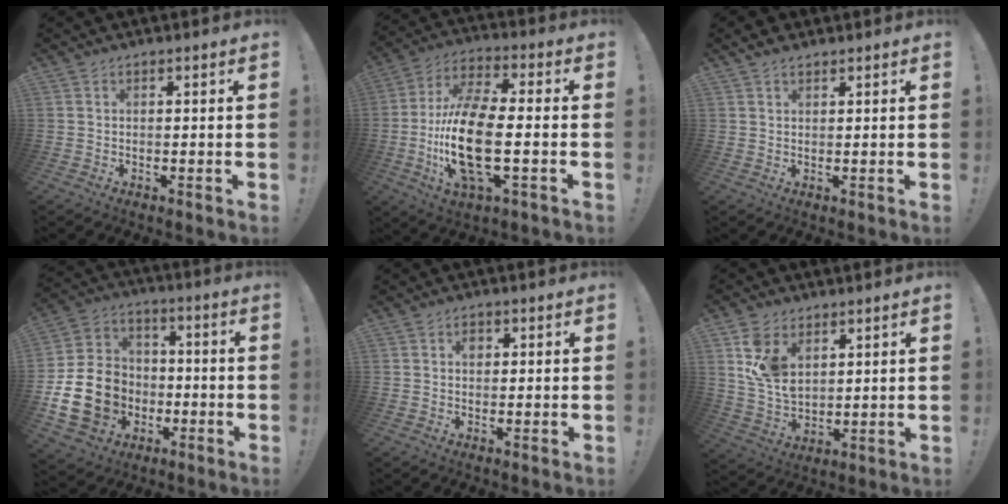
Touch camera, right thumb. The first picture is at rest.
{"total": 19.3, "force": [-3.4, 7.8, 17.3], "torque": [-0.365, -0.003, -0.058]}
{"total": 2.2, "force": [1.8, 0.8, 1.0], "torque": [-0.005, -0.011, 0.031]}
{"total": 19.1, "force": [-5.0, 15.6, 9.8], "torque": [-0.180, 0.034, -0.071]}
{"total": 1.7, "force": [0.4, 1.2, 1.0], "torque": [-0.008, 0.000, 0.004]}
{"total": 10.9, "force": [5.5, 7.1, 6.2], "torque": [-0.123, -0.019, 0.110]}